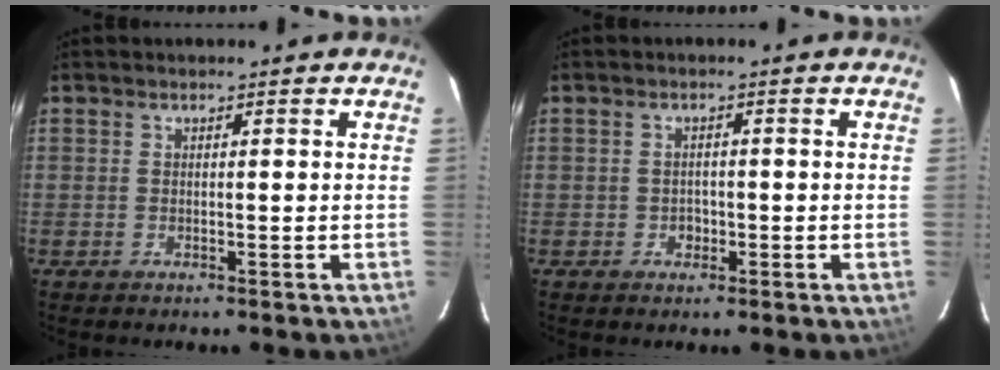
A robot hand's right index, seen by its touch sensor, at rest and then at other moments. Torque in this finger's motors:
{"motor_torque": [0.01, 0.06, 0.03, 0.00]}